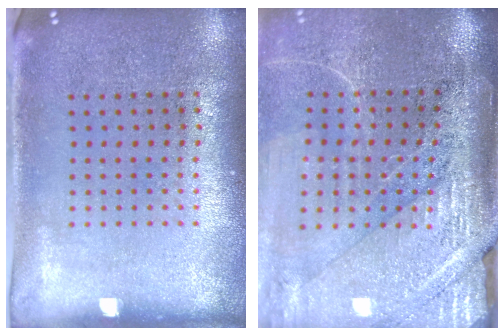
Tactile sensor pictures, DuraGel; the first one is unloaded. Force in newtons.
{"total": 4.1, "press": 3.7, "slide": 1.9}